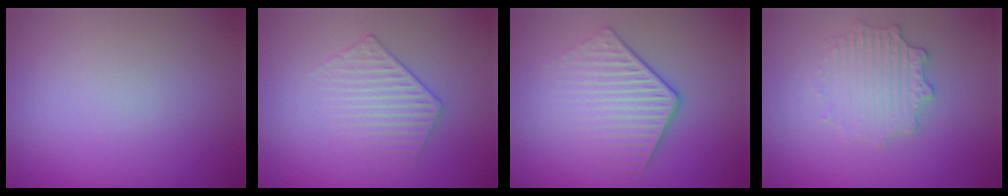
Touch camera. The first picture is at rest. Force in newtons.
{"total": 1.9, "press": 1.4, "slide": 1.3}
{"total": 4.2, "press": 2.9, "slide": 3.1}
{"total": 2.7, "press": 2.6, "slide": 0.8}